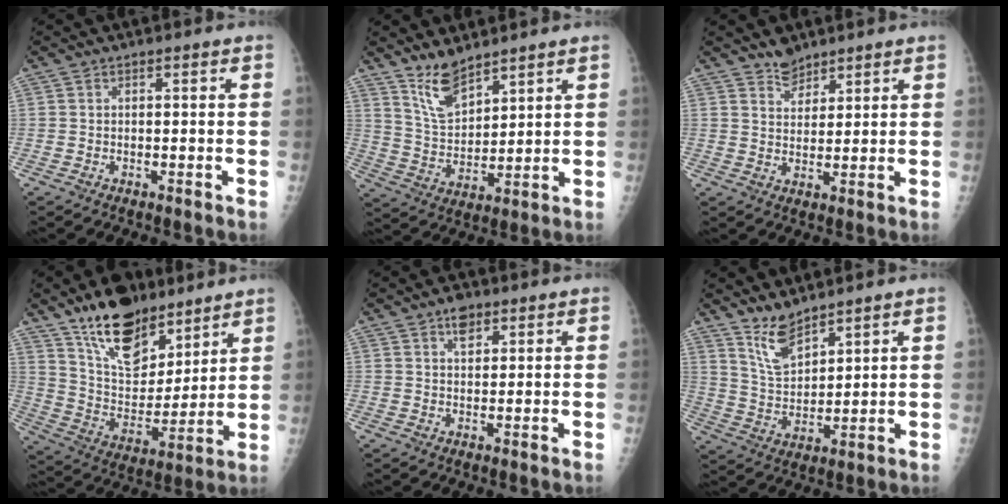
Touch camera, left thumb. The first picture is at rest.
{"total": 8.0, "force": [6.4, 3.0, 3.8], "torque": [-0.054, -0.050, 0.137]}
{"total": 3.7, "force": [3.2, 1.8, 0.5], "torque": [0.012, -0.026, 0.055]}
{"total": 18.6, "force": [13.0, 9.0, 9.7], "torque": [-0.107, -0.077, 0.232]}
{"total": 3.4, "force": [2.1, 2.0, 1.9], "torque": [-0.018, -0.008, 0.033]}
{"total": 7.2, "force": [5.9, 2.5, 3.2], "torque": [-0.048, -0.048, 0.129]}